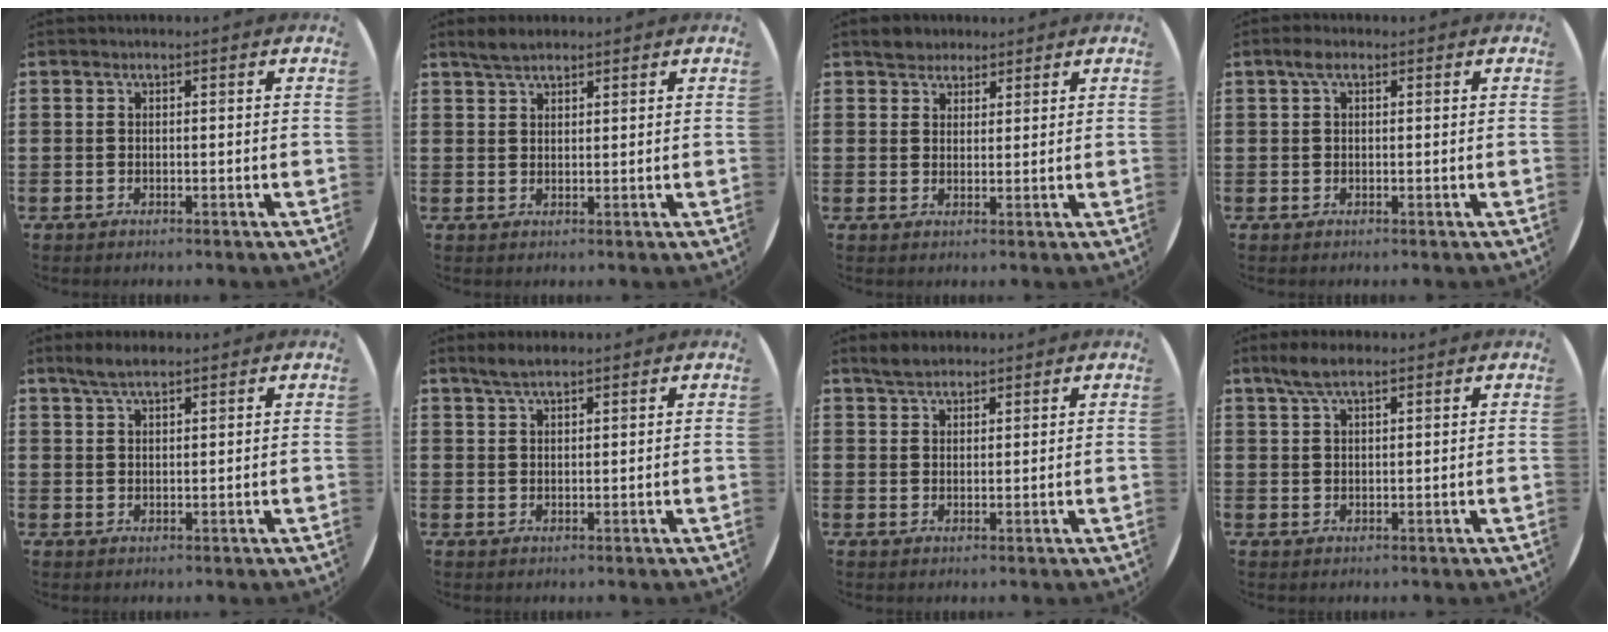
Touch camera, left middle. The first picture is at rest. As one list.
[{"total": 2.7, "force": [2.4, 0.8, 1.1], "torque": [-0.025, 0.006, 0.044]}, {"total": 2.6, "force": [2.2, 1.2, -0.2], "torque": [0.004, 0.006, 0.043]}, {"total": 1.7, "force": [0.8, 0.8, 1.3], "torque": [-0.020, 0.004, 0.010]}, {"total": 2.9, "force": [2.3, 0.6, 1.6], "torque": [-0.035, 0.006, 0.042]}, {"total": 2.6, "force": [2.2, 0.5, 1.3], "torque": [-0.028, 0.005, 0.039]}, {"total": 2.7, "force": [2.4, 1.0, 0.7], "torque": [-0.017, 0.008, 0.047]}, {"total": 3.8, "force": [2.7, 1.1, 2.4], "torque": [-0.053, 0.007, 0.048]}]